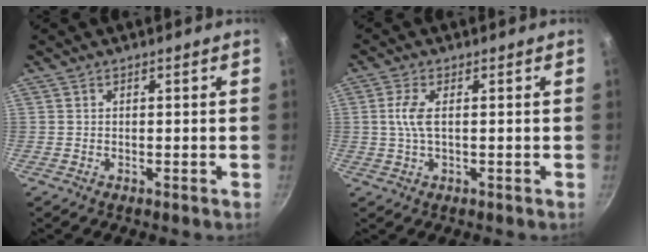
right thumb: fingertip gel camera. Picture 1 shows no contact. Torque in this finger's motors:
{"motor_torque": [0.79, 0.55, 0.56, -0.05, 0.21]}